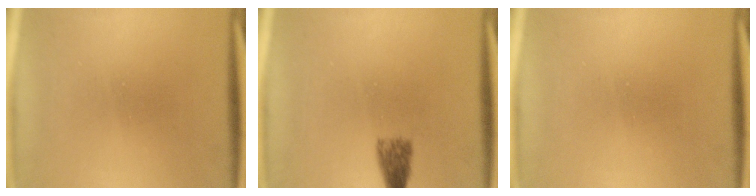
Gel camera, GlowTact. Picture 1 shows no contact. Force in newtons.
{"total": 2.7}
{"total": 0.0}